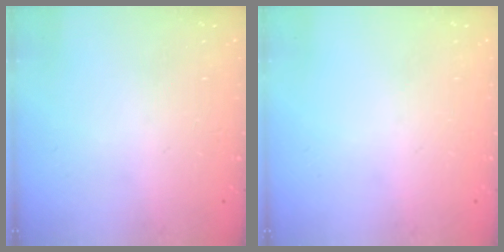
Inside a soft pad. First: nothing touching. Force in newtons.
{"total": 0.0}